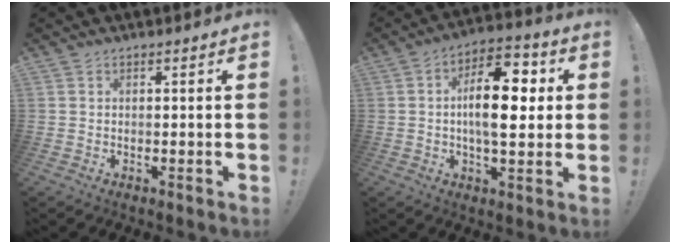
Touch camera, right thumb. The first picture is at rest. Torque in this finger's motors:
{"motor_torque": [1.71, 2.62, 0.92, -0.63, 0.07]}